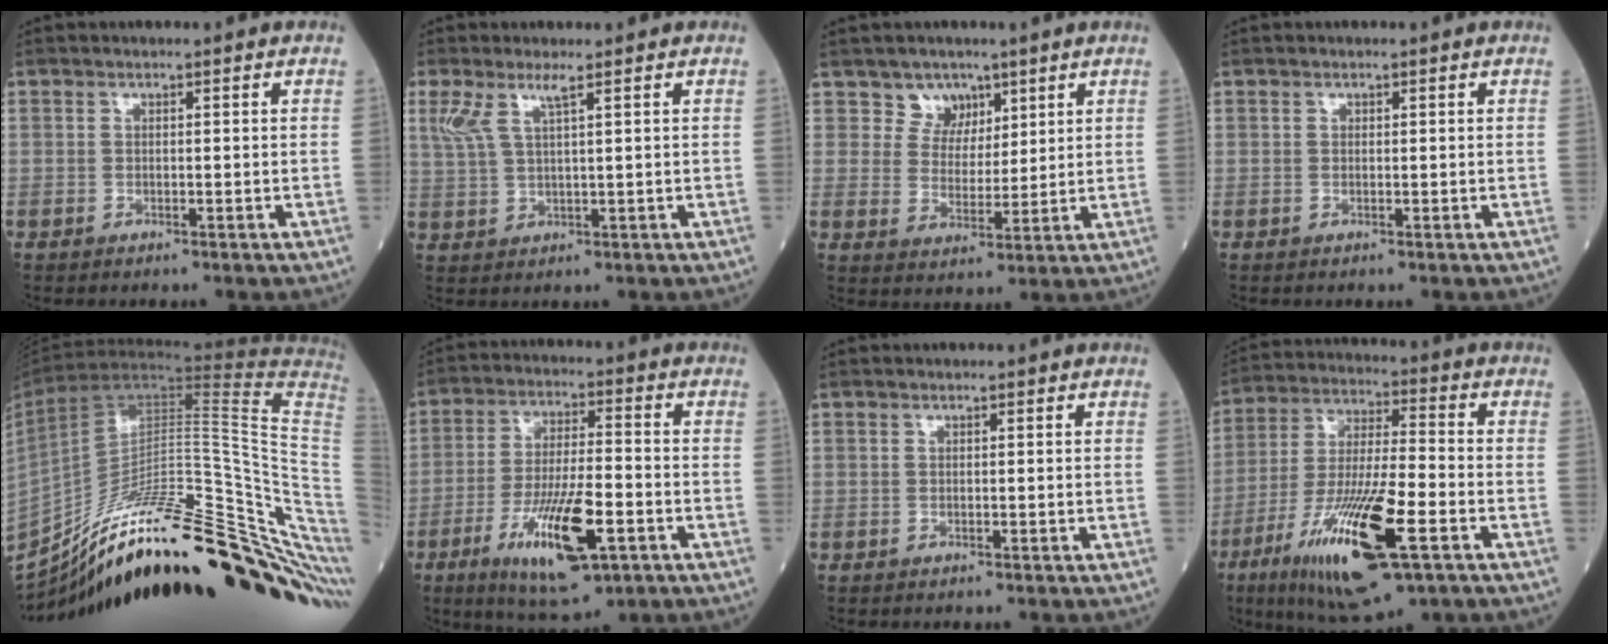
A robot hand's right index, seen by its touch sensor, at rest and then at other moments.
{"total": 4.1, "force": [2.4, 0.5, 3.4], "torque": [-0.082, 0.012, 0.057]}
{"total": 4.9, "force": [3.3, 3.6, 0.3], "torque": [-0.002, -0.001, 0.061]}
{"total": 0.0}
{"total": 38.1, "force": [-25.8, 5.7, 27.4], "torque": [-0.316, -0.016, -0.373]}
{"total": 13.9, "force": [-5.7, 3.1, 12.2], "torque": [-0.229, -0.018, -0.092]}
{"total": 0.0}
{"total": 19.2, "force": [-8.5, 3.4, 16.9], "torque": [-0.344, -0.034, -0.146]}